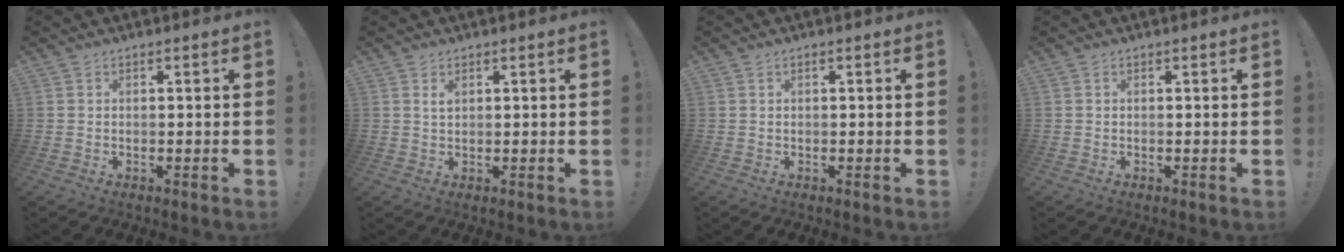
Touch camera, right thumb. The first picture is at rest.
{"total": 1.4, "force": [0.8, 0.6, 1.0], "torque": [-0.020, 0.000, 0.015]}
{"total": 0.0}
{"total": 0.0}